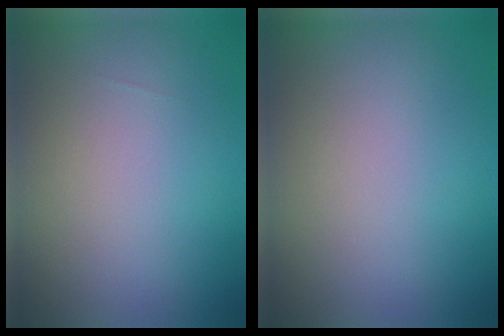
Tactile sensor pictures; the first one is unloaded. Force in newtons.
{"total": 0.0}